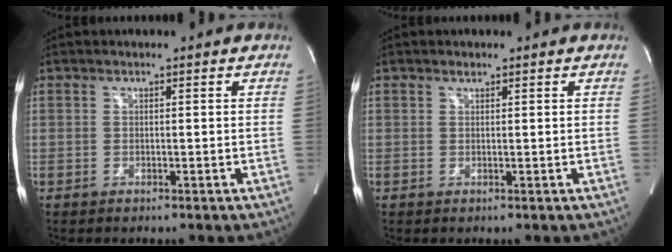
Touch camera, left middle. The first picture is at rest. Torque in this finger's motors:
{"motor_torque": [0.14, 0.09, -0.07, 0.02]}